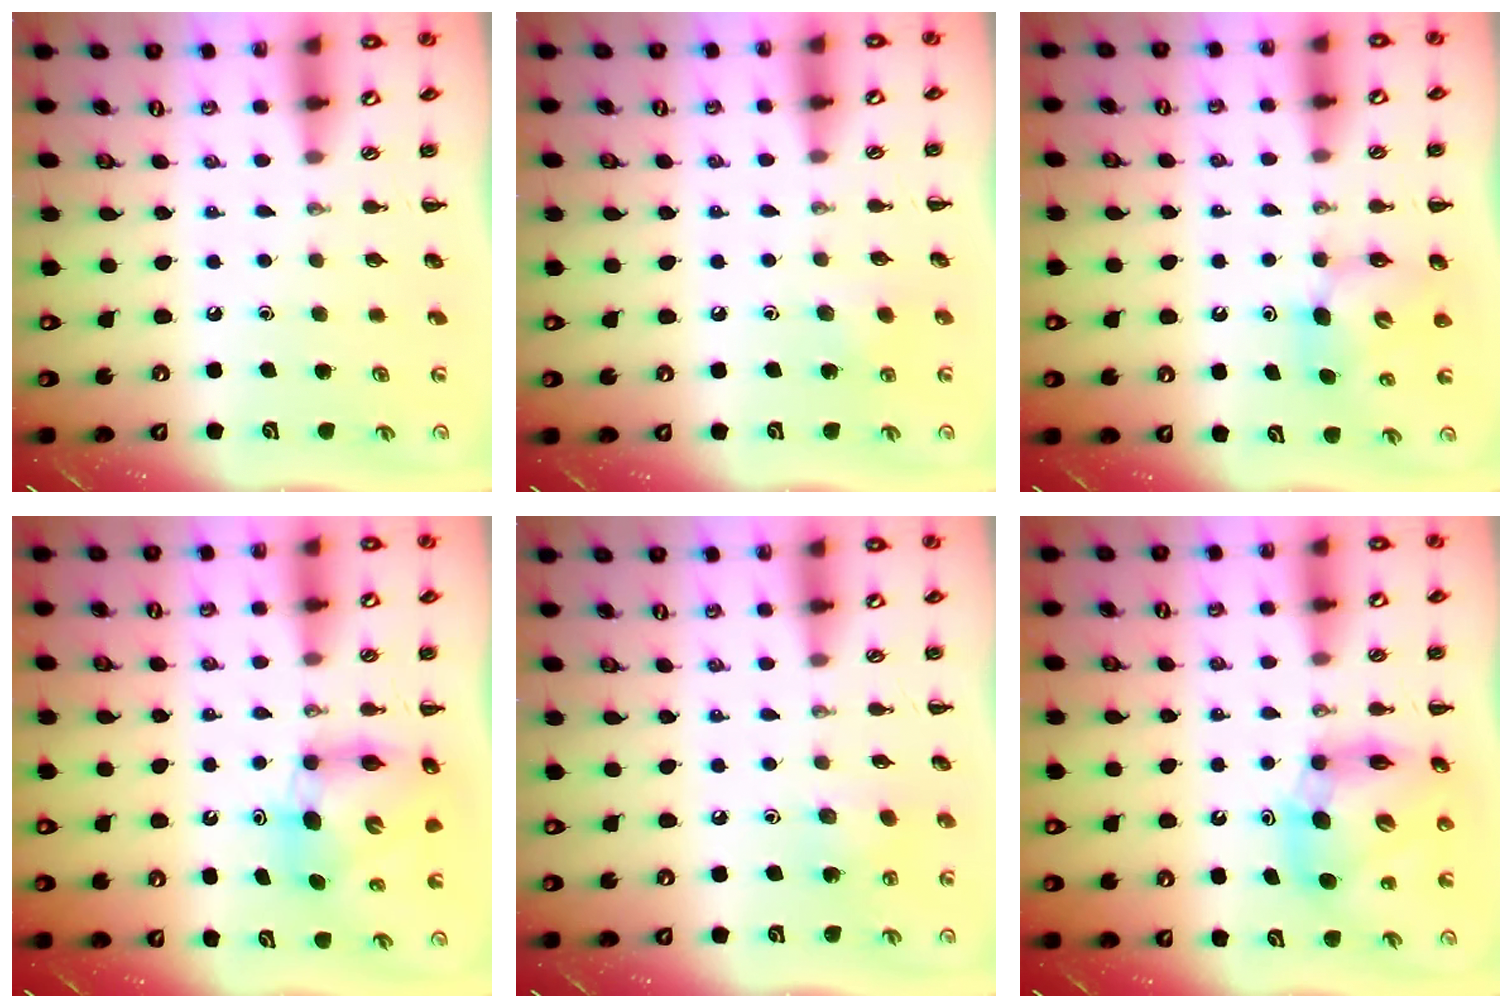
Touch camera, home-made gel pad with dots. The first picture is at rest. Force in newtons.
{"total": 5.3, "press": 5.1, "slide": 1.4}
{"total": 6.1, "press": 6.1, "slide": 0.7}
{"total": 6.8, "press": 6.7, "slide": 1.3}
{"total": 3.7, "press": 3.5, "slide": 1.1}
{"total": 11.6, "press": 11.1, "slide": 3.1}